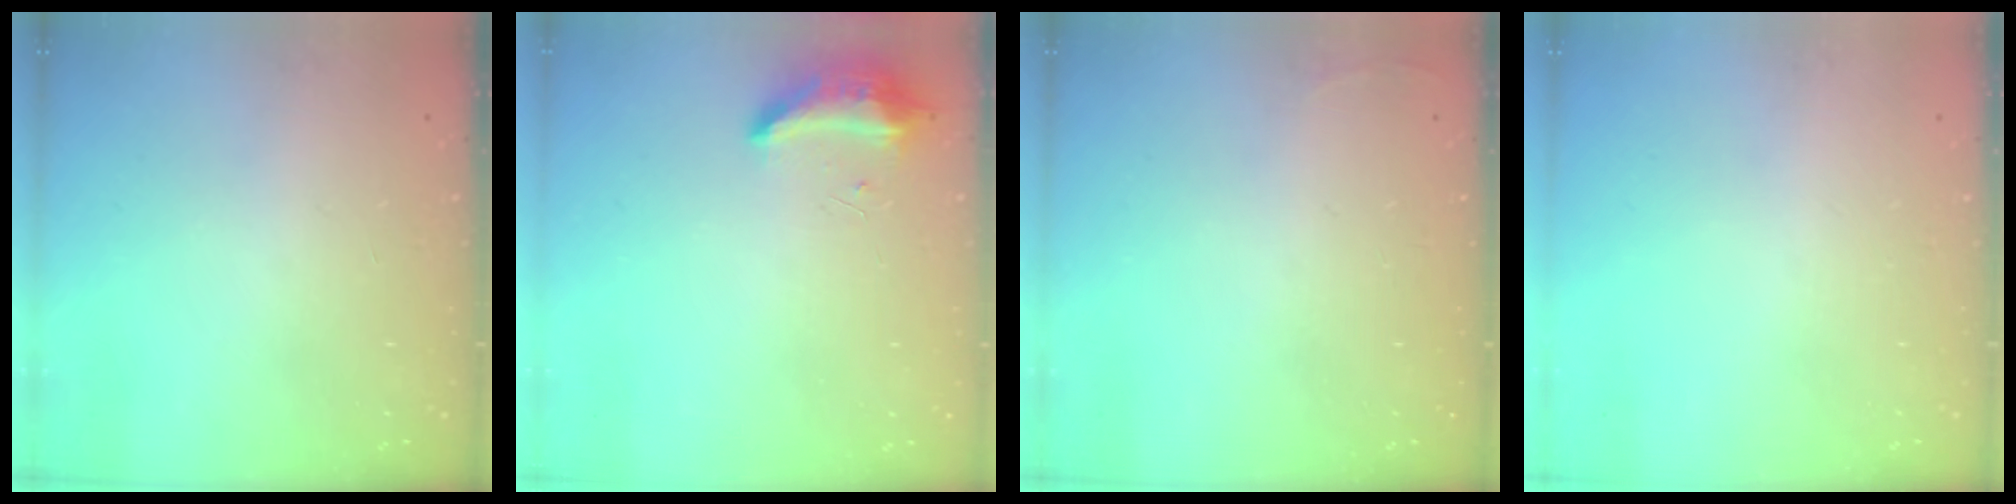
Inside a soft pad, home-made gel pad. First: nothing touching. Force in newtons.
{"total": 14.4, "press": 9.5, "slide": 10.8}
{"total": 2.7, "press": 2.6, "slide": 1.0}
{"total": 0.0}